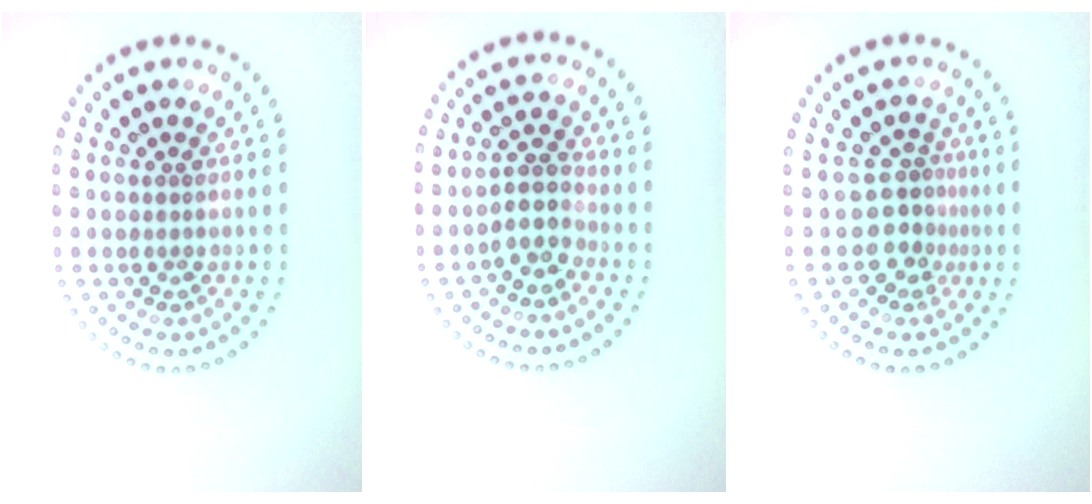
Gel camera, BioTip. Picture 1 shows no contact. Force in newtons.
{"total": 2.9, "press": 2.6, "slide": 1.4}
{"total": 2.9, "press": 1.9, "slide": 2.2}